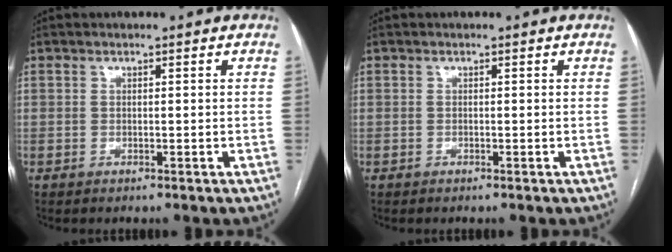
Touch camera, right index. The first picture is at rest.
{"total": 0.0}